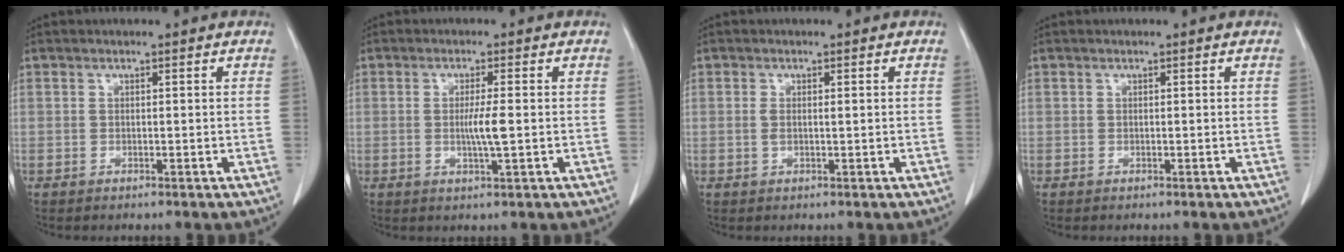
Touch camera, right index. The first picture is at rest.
{"total": 3.6, "force": [-0.3, -0.2, 3.6], "torque": [-0.069, -0.006, -0.004]}
{"total": 1.7, "force": [0.2, 0.6, 1.6], "torque": [-0.037, 0.003, 0.004]}
{"total": 0.0}